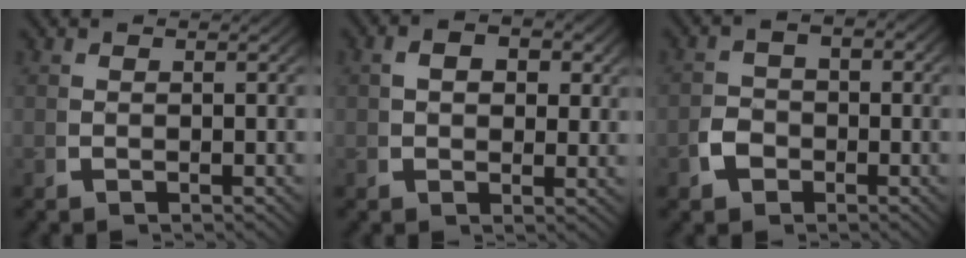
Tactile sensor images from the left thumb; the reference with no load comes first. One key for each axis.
{"total": 3.3, "fx": 0.9, "fy": 2.1, "fz": 2.3, "tx": -0.038, "ty": -0.005, "tz": 0.015}
{"total": 2.7, "fx": -1.1, "fy": 2.1, "fz": 1.4, "tx": -0.024, "ty": -0.005, "tz": -0.020}